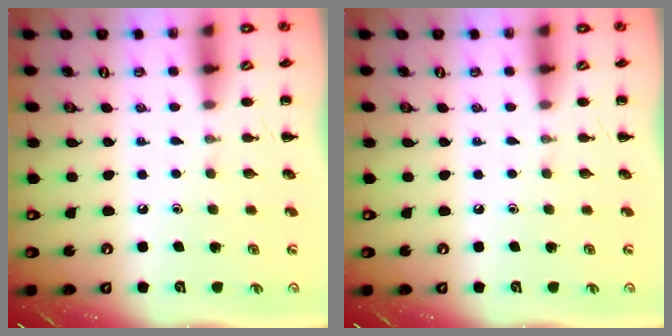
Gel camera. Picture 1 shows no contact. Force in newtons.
{"total": 0.0}